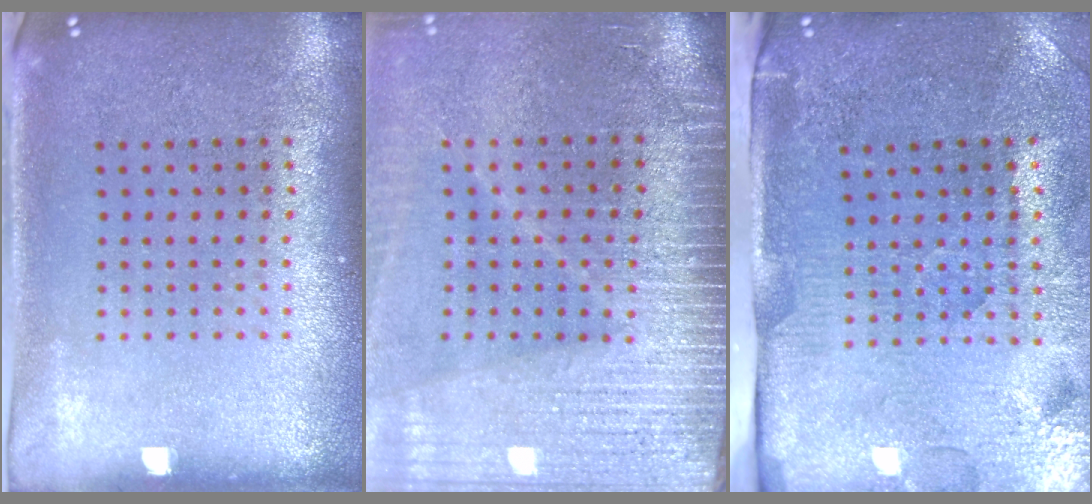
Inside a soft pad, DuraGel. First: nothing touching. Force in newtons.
{"total": 3.8, "press": 3.3, "slide": 1.9}
{"total": 4.4, "press": 3.7, "slide": 2.4}